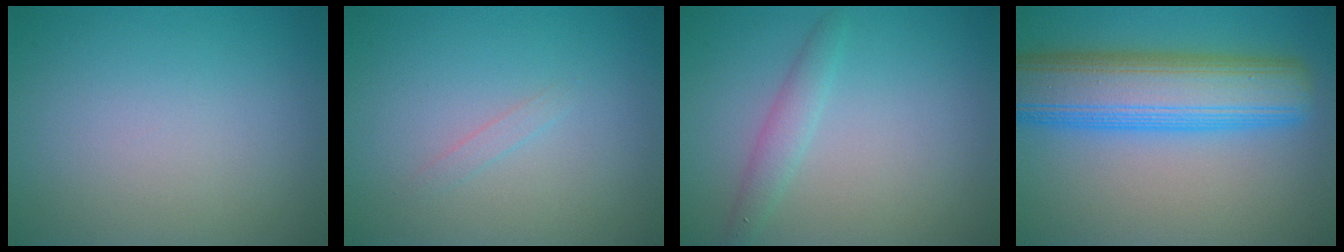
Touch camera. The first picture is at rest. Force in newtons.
{"total": 0.7, "press": 0.7, "slide": 0.0}
{"total": 1.8, "press": 1.8, "slide": 0.0}
{"total": 10.1, "press": 10.0, "slide": 0.4}